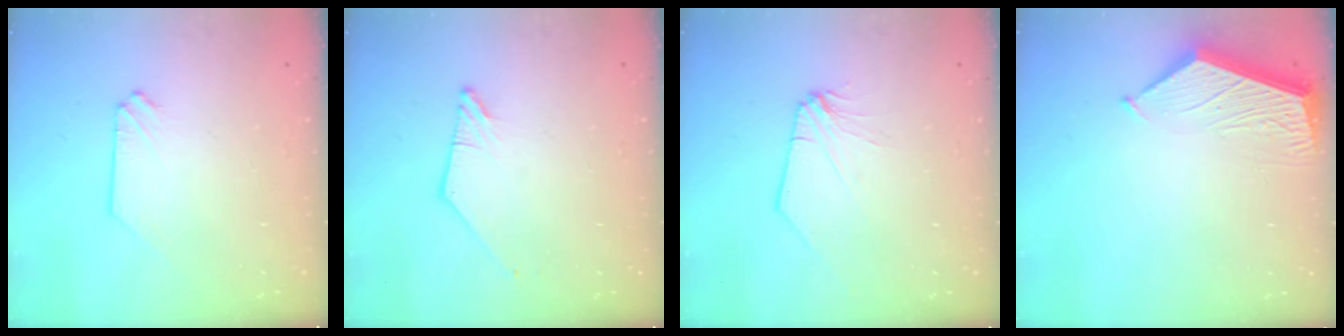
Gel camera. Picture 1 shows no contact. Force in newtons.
{"total": 0.7, "press": 0.7, "slide": 0.2}
{"total": 1.6, "press": 1.5, "slide": 0.4}
{"total": 7.2, "press": 7.2, "slide": 0.7}